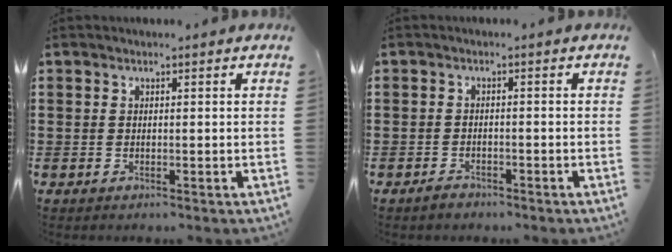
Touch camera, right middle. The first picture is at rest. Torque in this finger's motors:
{"motor_torque": [0.73, -0.32, 0.11, 0.10]}